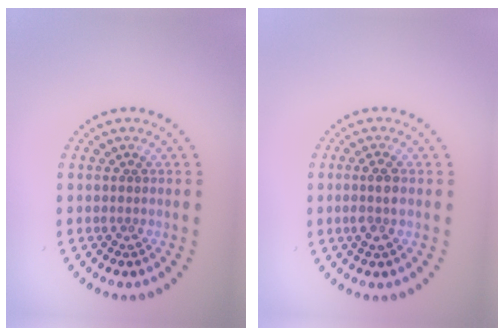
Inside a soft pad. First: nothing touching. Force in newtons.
{"total": 1.8, "press": 1.6, "slide": 0.7}